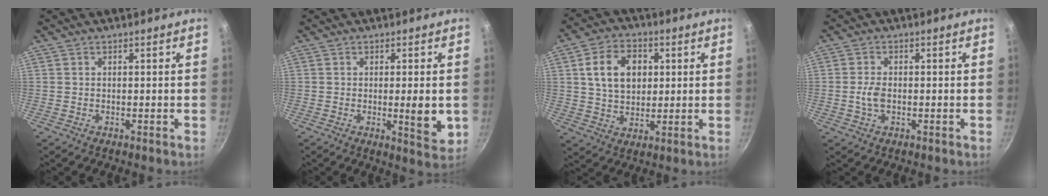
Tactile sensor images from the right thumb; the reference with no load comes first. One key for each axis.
{"total": 6.2, "fx": -0.4, "fy": 1.5, "fz": 6.0, "tx": -0.085, "ty": -0.016, "tz": -0.004}
{"total": 11.2, "fx": 2.4, "fy": 8.1, "fz": 7.4, "tx": -0.104, "ty": 0.002, "tz": 0.040}
{"total": 3.2, "fx": -0.5, "fy": 1.9, "fz": 2.5, "tx": -0.051, "ty": 0.007, "tz": -0.012}